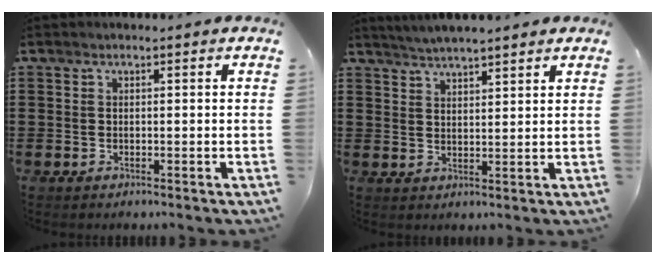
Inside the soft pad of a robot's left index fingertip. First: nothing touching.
{"total": 3.0, "force": [3.0, -0.3, 0.5], "torque": [-0.018, -0.008, 0.054]}